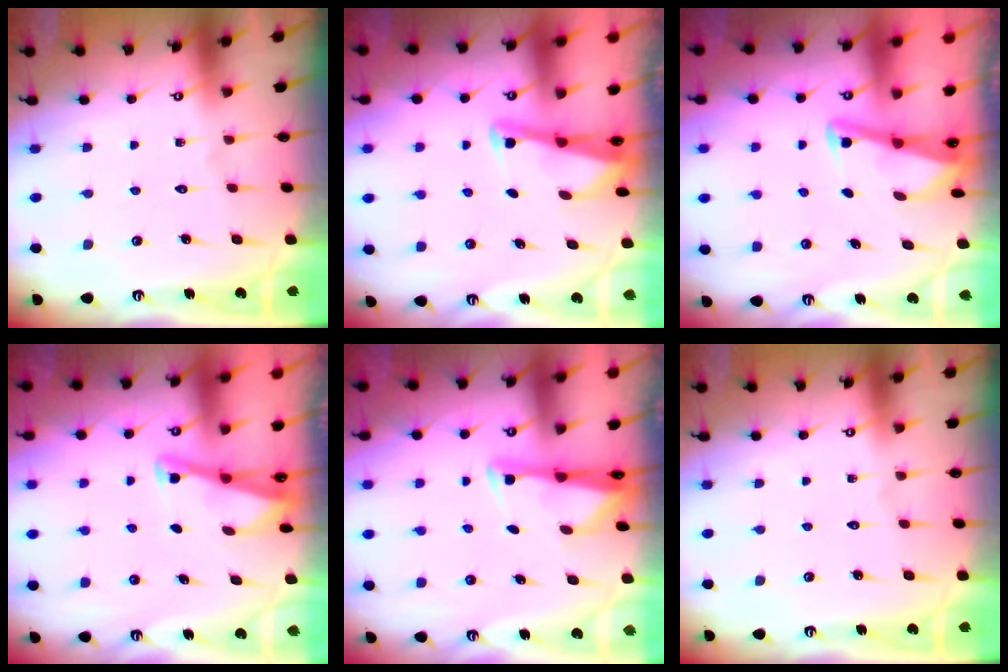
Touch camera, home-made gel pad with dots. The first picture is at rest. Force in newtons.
{"total": 2.5, "press": 2.5, "slide": 0.1}
{"total": 3.5, "press": 3.5, "slide": 0.3}
{"total": 2.9, "press": 2.9, "slide": 0.4}
{"total": 2.7, "press": 2.7, "slide": 0.4}
{"total": 0.0}